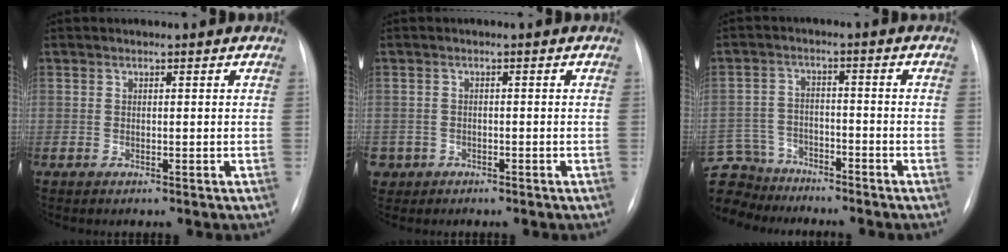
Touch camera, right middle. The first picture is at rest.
{"total": 3.0, "force": [-1.5, 2.6, -0.1], "torque": [0.002, 0.009, -0.026]}
{"total": 11.5, "force": [-10.3, 4.9, 1.4], "torque": [-0.051, 0.013, -0.179]}